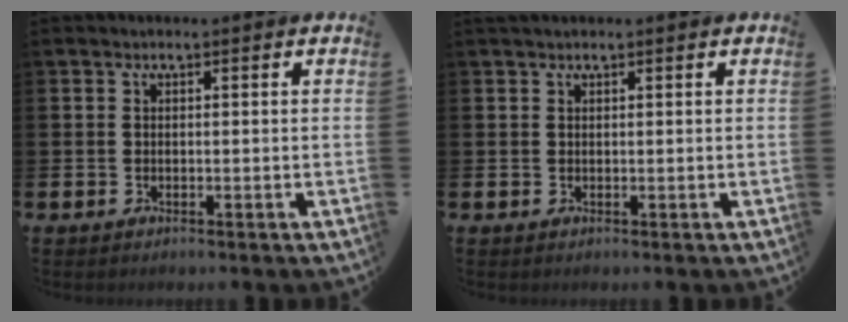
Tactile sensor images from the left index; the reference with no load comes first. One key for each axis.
{"total": 0.8, "fx": 0.7, "fy": 0.2, "fz": 0.2, "tx": -0.001, "ty": 0.001, "tz": 0.012}